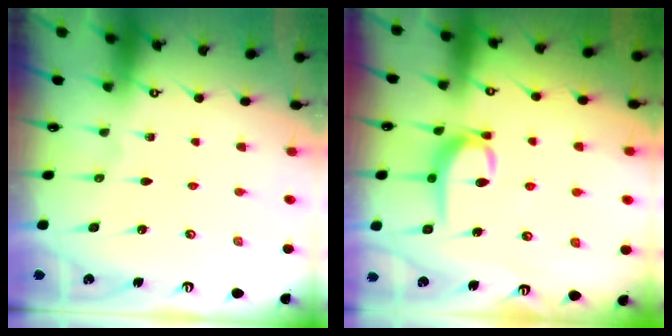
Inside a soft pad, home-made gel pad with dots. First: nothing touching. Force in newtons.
{"total": 8.3, "press": 8.3, "slide": 0.3}